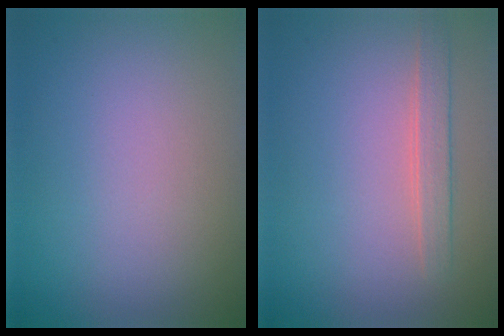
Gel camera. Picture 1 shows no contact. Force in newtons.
{"total": 1.9, "press": 1.9, "slide": 0.3}